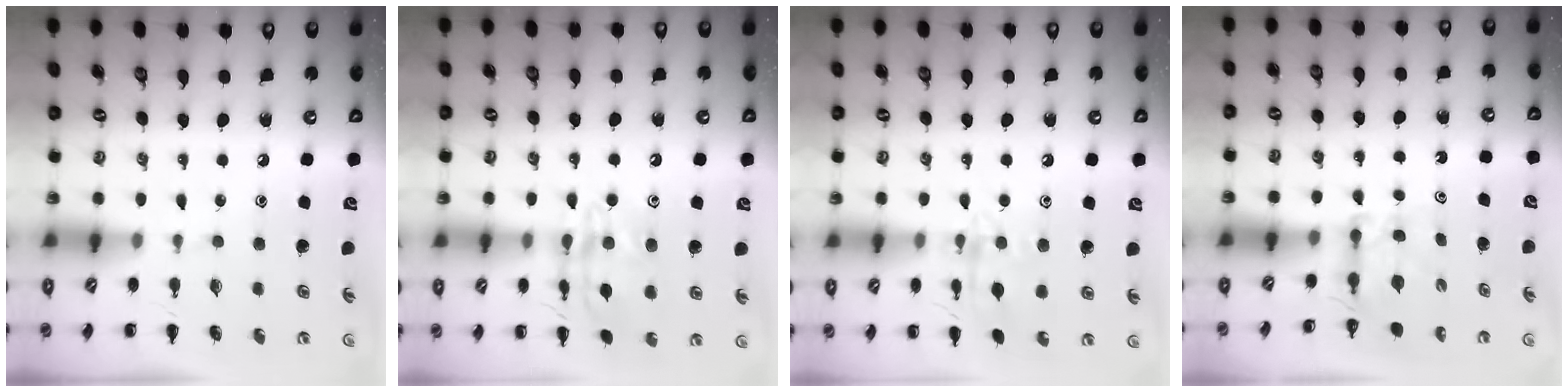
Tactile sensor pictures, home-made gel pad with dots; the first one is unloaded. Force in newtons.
{"total": 14.0, "press": 13.9, "slide": 0.7}
{"total": 9.8, "press": 9.7, "slide": 1.4}
{"total": 4.2, "press": 4.2, "slide": 0.2}